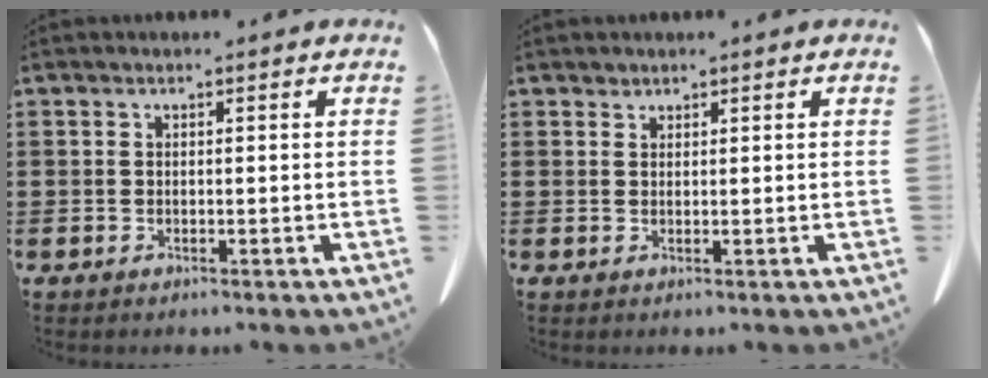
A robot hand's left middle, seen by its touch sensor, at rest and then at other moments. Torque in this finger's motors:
{"motor_torque": [-0.24, 0.24, -0.11, -0.01]}